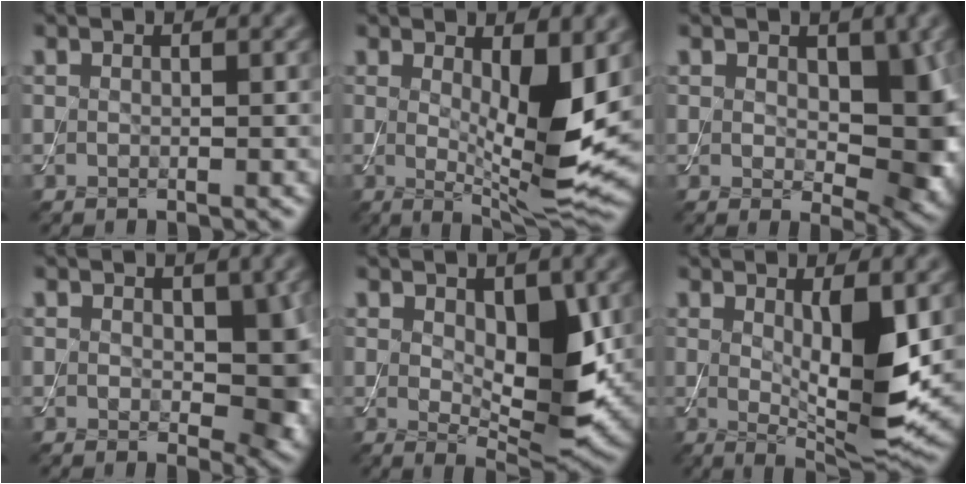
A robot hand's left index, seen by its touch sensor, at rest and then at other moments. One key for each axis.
{"total": 7.6, "fx": 0.6, "fy": 2.0, "fz": 7.3, "tx": -0.115, "ty": -0.023, "tz": 0.020}
{"total": 6.5, "fx": 0.8, "fy": 3.9, "fz": 5.2, "tx": -0.071, "ty": -0.013, "tz": 0.017}
{"total": 5.2, "fx": 0.6, "fy": 3.2, "fz": 4.0, "tx": -0.048, "ty": -0.009, "tz": 0.013}
{"total": 6.5, "fx": 0.9, "fy": 3.2, "fz": 5.6, "tx": -0.088, "ty": -0.011, "tz": 0.024}
{"total": 7.0, "fx": 0.9, "fy": 1.8, "fz": 6.7, "tx": -0.109, "ty": -0.020, "tz": 0.024}